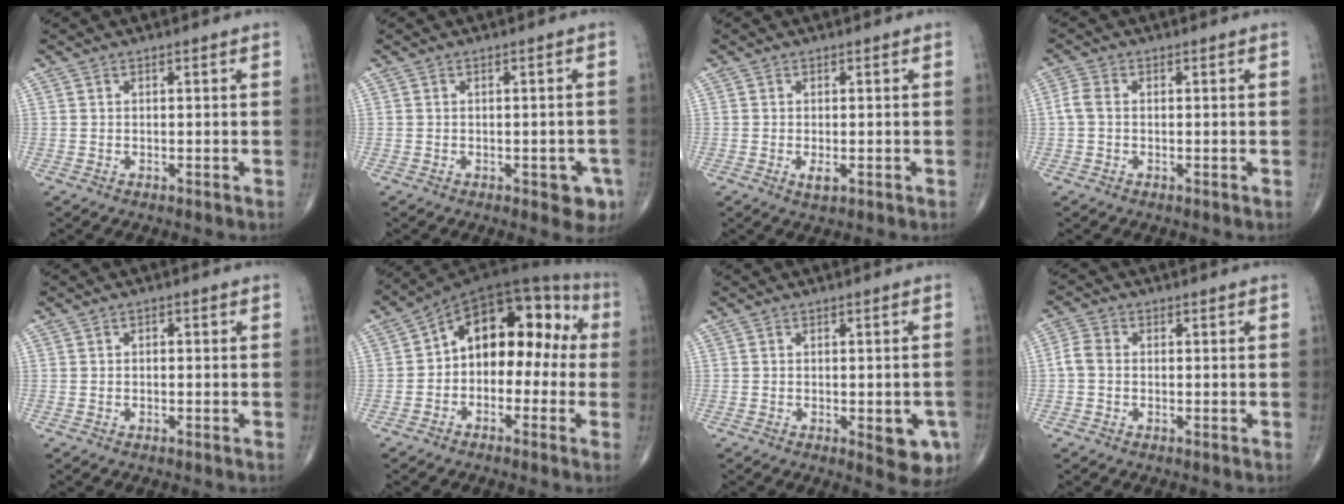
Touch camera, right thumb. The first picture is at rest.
{"total": 4.3, "force": [-1.8, 2.1, 3.3], "torque": [-0.013, 0.005, -0.018]}
{"total": 1.8, "force": [-0.5, 0.7, 1.6], "torque": [-0.028, -0.003, -0.007]}
{"total": 2.5, "force": [-0.2, 1.6, 1.9], "torque": [-0.044, 0.004, -0.009]}
{"total": 0.9, "force": [-0.1, 0.6, 0.7], "torque": [-0.005, 0.005, -0.004]}
{"total": 15.1, "force": [-0.1, 9.8, 11.5], "torque": [-0.118, 0.060, -0.019]}
{"total": 6.6, "force": [-2.1, 2.6, 5.7], "torque": [-0.049, -0.005, -0.019]}
{"total": 3.0, "force": [-0.4, 2.2, 2.0], "torque": [-0.040, 0.007, -0.017]}